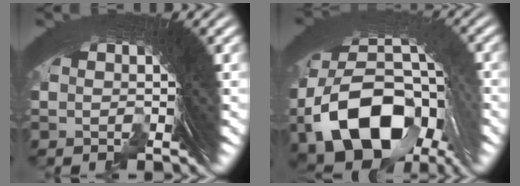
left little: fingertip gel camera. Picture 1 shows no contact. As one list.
[{"total": 12.9, "force": [-0.6, 8.1, 10.0], "torque": [-0.195, -0.031, 0.000]}]